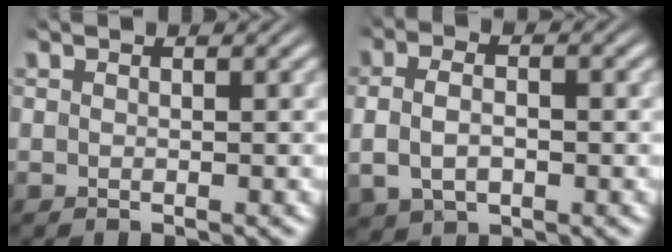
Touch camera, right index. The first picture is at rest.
{"total": 4.1, "force": [-0.1, 2.8, 3.0], "torque": [-0.069, 0.001, 0.005]}